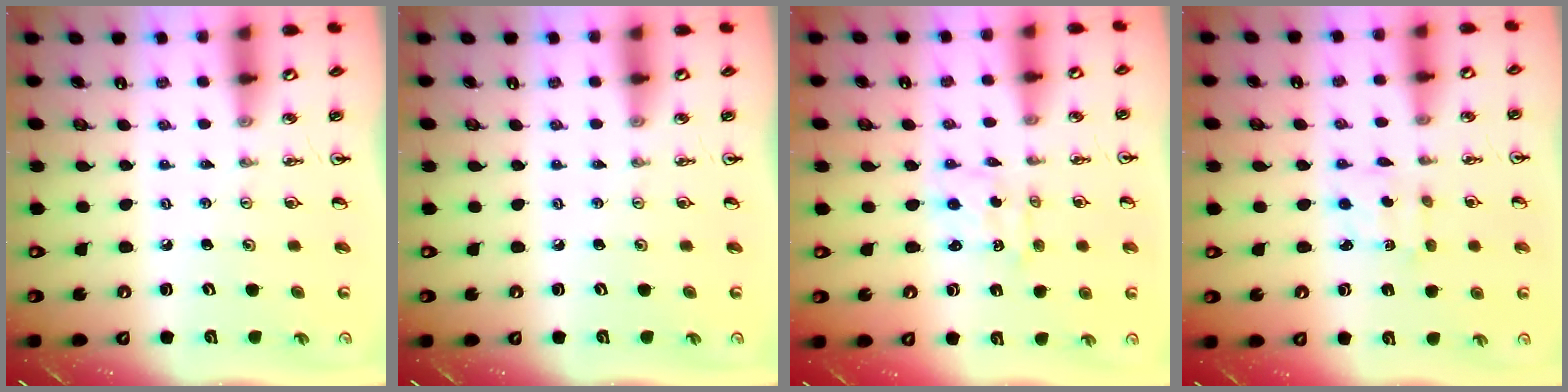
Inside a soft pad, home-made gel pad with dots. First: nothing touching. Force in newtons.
{"total": 0.0}
{"total": 0.7, "press": 0.7, "slide": 0.1}
{"total": 2.7, "press": 2.7, "slide": 0.5}